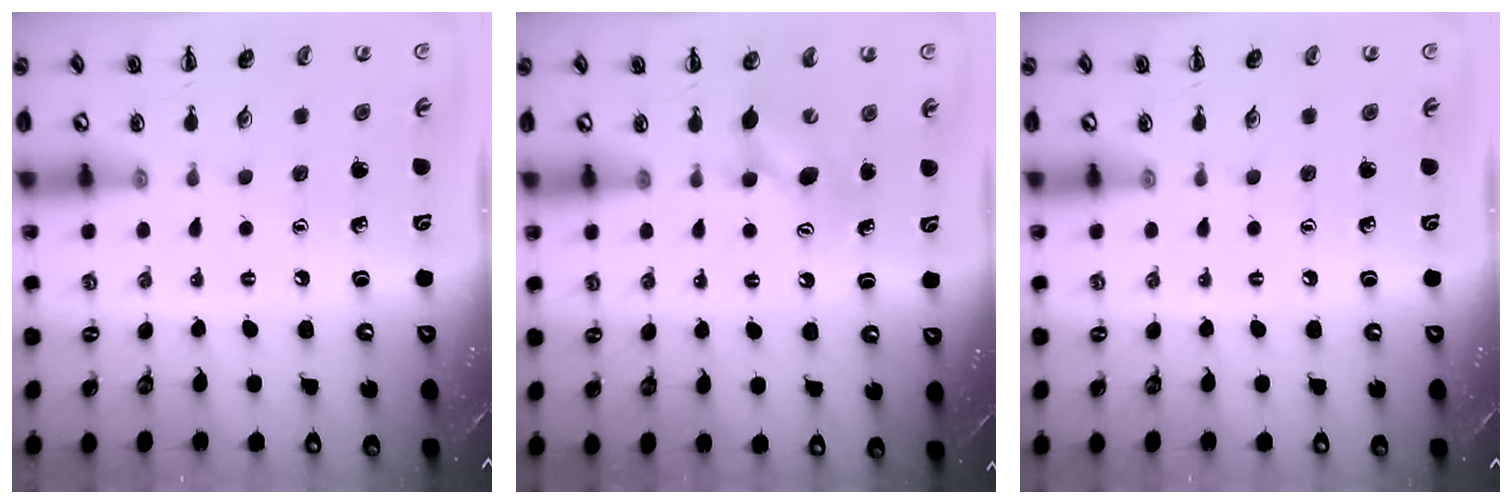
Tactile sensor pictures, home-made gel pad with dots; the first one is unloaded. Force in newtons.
{"total": 6.0, "press": 5.9, "slide": 1.3}
{"total": 0.0}